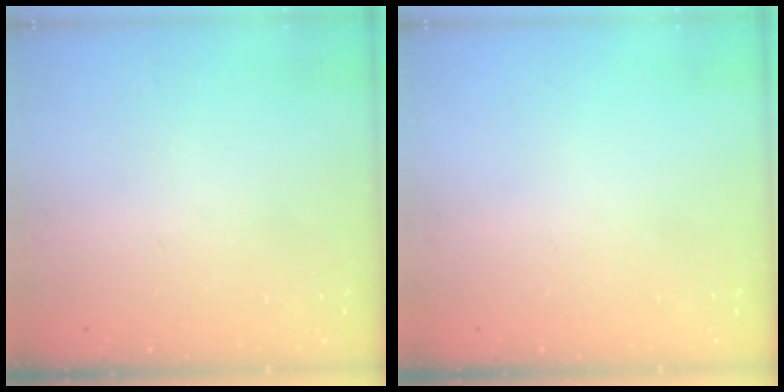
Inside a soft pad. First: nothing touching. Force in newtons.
{"total": 0.0}